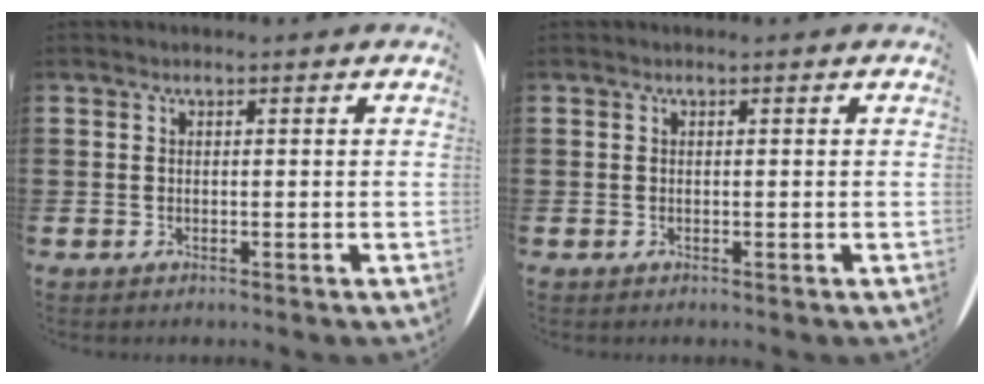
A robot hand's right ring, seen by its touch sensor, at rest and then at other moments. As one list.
[{"total": 0.0}]